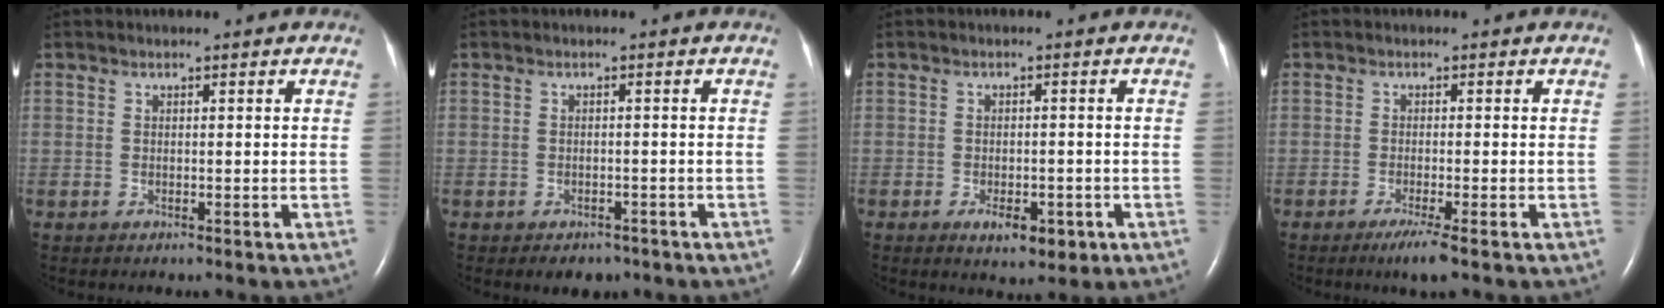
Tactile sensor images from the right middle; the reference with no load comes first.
{"total": 3.1, "force": [-2.3, 1.8, 1.0], "torque": [-0.008, 0.002, -0.023]}
{"total": 4.5, "force": [-2.1, 2.3, 3.3], "torque": [-0.044, 0.001, -0.019]}
{"total": 3.3, "force": [-2.1, -0.2, 2.5], "torque": [-0.046, -0.011, -0.038]}